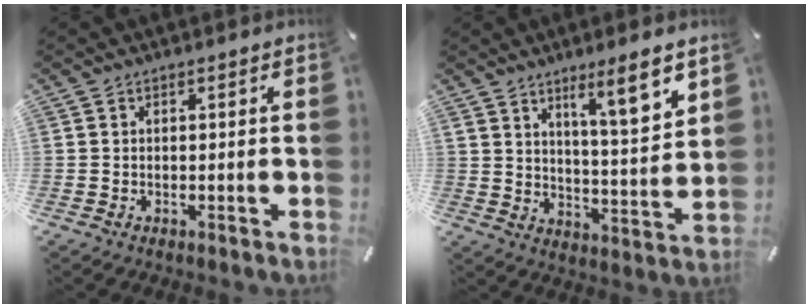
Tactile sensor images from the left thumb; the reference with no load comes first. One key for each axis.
{"total": 9.7, "fx": 7.0, "fy": 1.7, "fz": 6.5, "tx": -0.086, "ty": -0.051, "tz": 0.114}